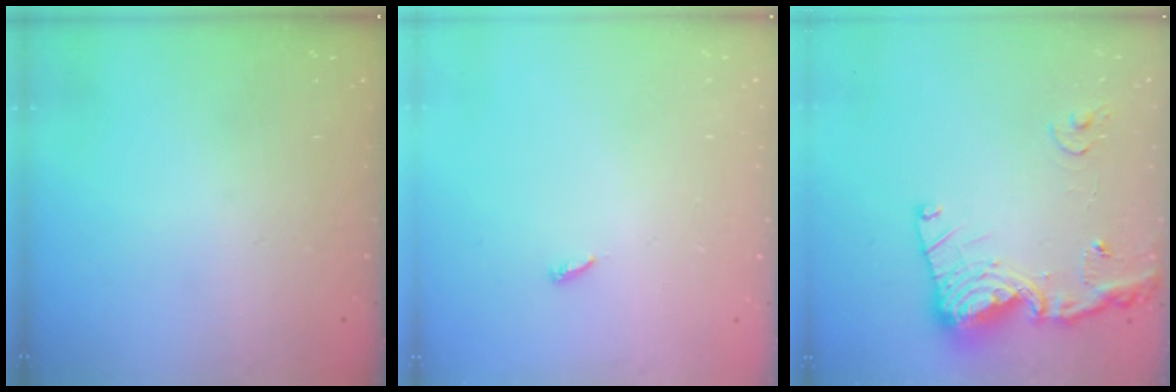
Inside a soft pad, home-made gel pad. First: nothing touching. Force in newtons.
{"total": 2.5, "press": 2.5, "slide": 0.2}
{"total": 15.8, "press": 15.7, "slide": 1.8}